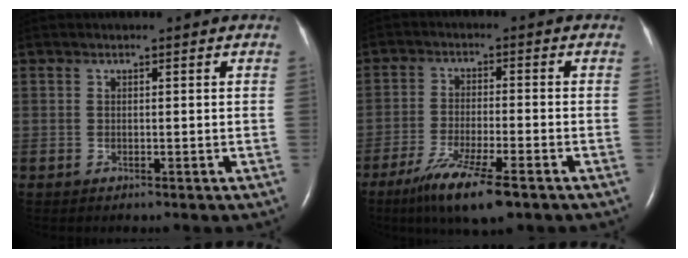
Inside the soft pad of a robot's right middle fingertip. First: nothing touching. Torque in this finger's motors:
{"motor_torque": [1.12, -1.02, 0.38, 0.08]}